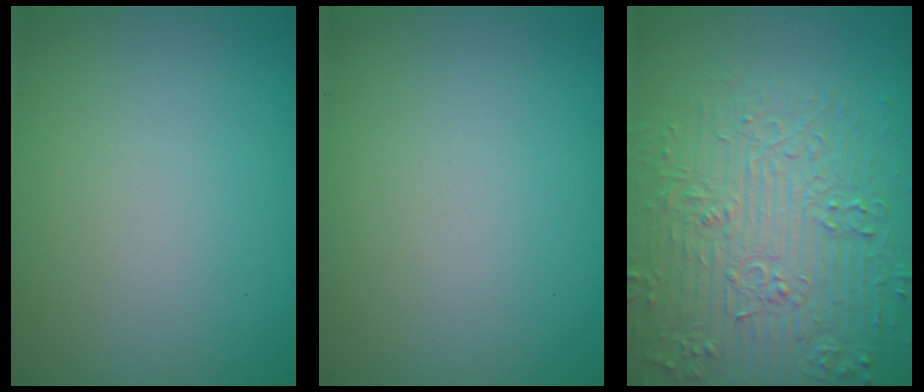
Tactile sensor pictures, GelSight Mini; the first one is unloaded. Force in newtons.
{"total": 0.0}
{"total": 7.5, "press": 5.9, "slide": 4.6}